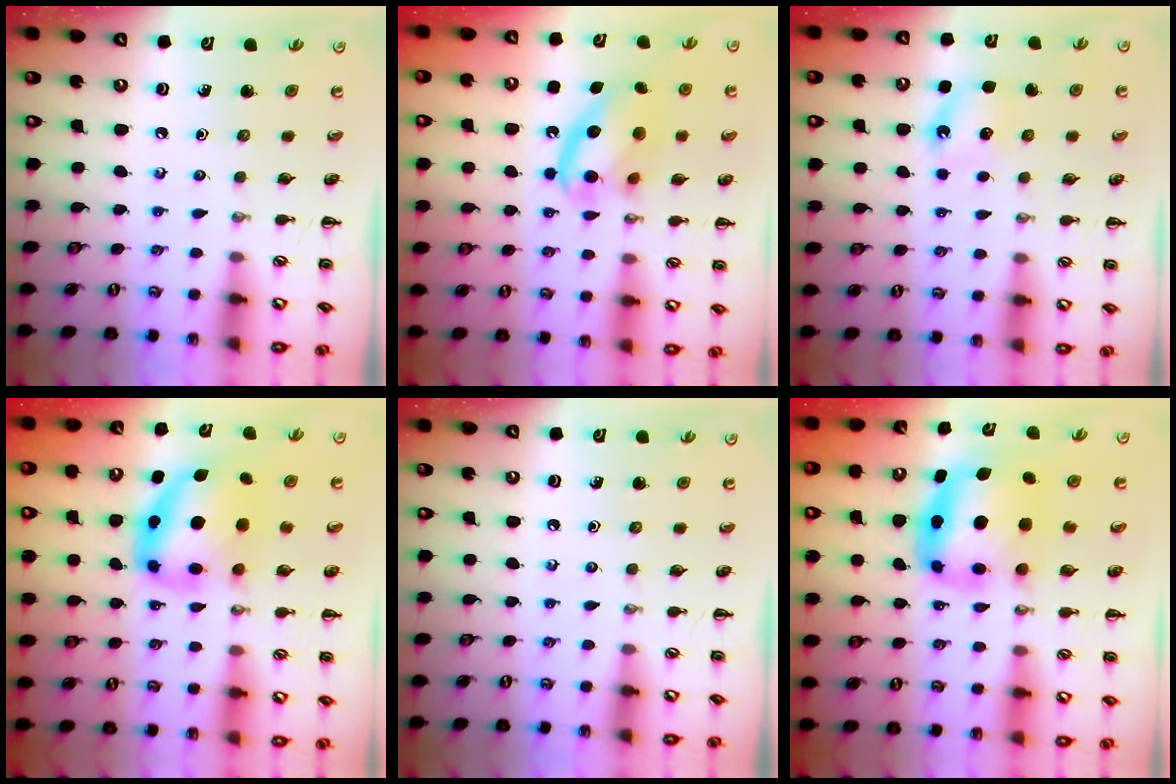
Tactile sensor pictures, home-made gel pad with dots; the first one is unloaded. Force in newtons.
{"total": 14.5, "press": 14.3, "slide": 2.2}
{"total": 5.0, "press": 4.7, "slide": 1.6}
{"total": 8.1, "press": 7.9, "slide": 1.9}
{"total": 0.0}
{"total": 6.0, "press": 5.9, "slide": 1.4}